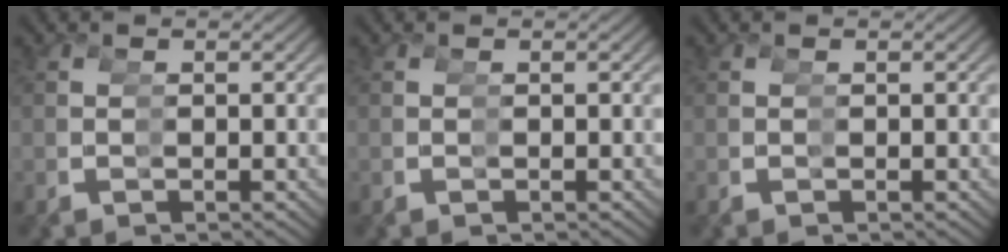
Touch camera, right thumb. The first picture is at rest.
{"total": 0.0}
{"total": 0.0}